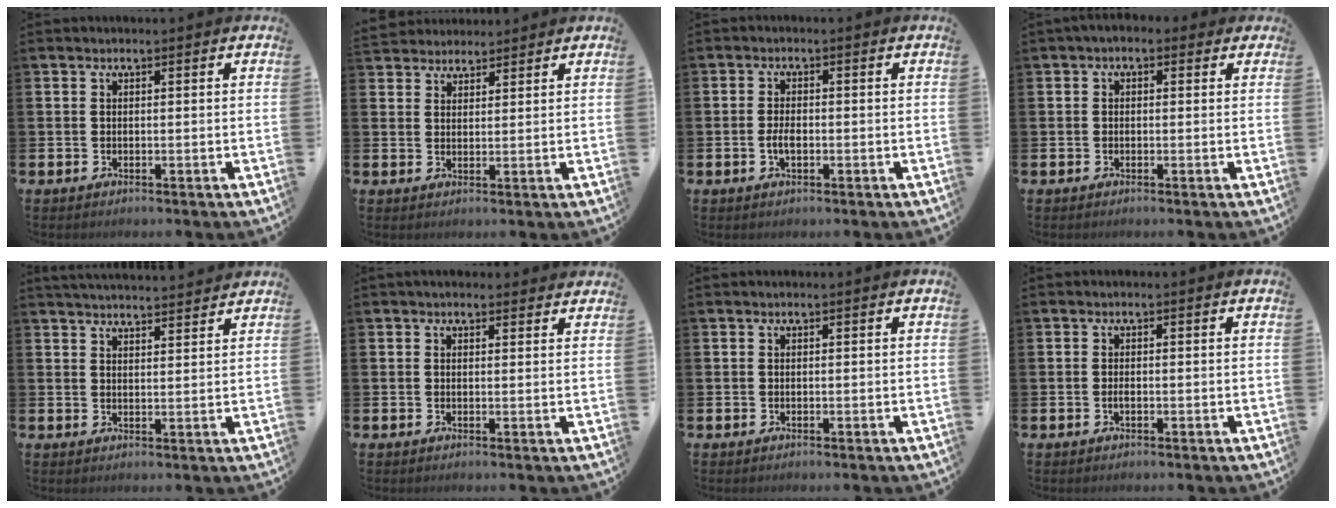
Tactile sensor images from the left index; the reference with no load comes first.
{"total": 3.2, "force": [3.1, 1.0, -0.4], "torque": [-0.004, -0.008, 0.057]}
{"total": 2.4, "force": [-0.5, 1.2, 2.0], "torque": [-0.030, -0.001, -0.012]}
{"total": 1.2, "force": [-0.1, 0.9, 0.7], "torque": [-0.020, 0.013, -0.003]}
{"total": 3.7, "force": [3.7, -0.1, -0.1], "torque": [0.000, -0.026, 0.065]}
{"total": 1.7, "force": [1.6, 0.6, 0.3], "torque": [0.002, -0.001, 0.028]}
{"total": 0.0}
{"total": 0.8, "force": [-0.2, 0.3, 0.7], "torque": [-0.015, 0.001, -0.005]}